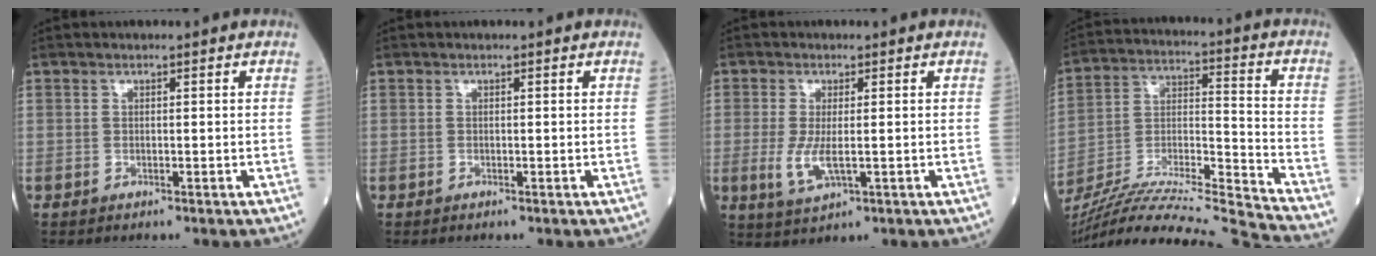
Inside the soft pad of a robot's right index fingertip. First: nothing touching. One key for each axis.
{"total": 0.0}
{"total": 4.7, "fx": -0.7, "fy": 1.4, "fz": 4.4, "tx": -0.100, "ty": -0.013, "tz": -0.009}
{"total": 24.9, "fx": -23.3, "fy": -2.5, "fz": 8.4, "tx": -0.162, "ty": -0.029, "tz": -0.385}